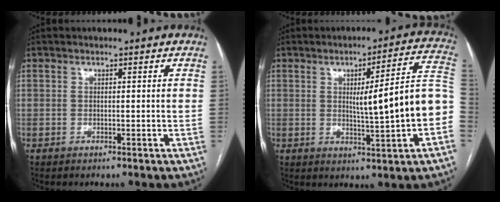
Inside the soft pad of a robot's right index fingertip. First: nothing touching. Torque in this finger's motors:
{"motor_torque": [0.88, -0.13, 0.34, 0.12]}